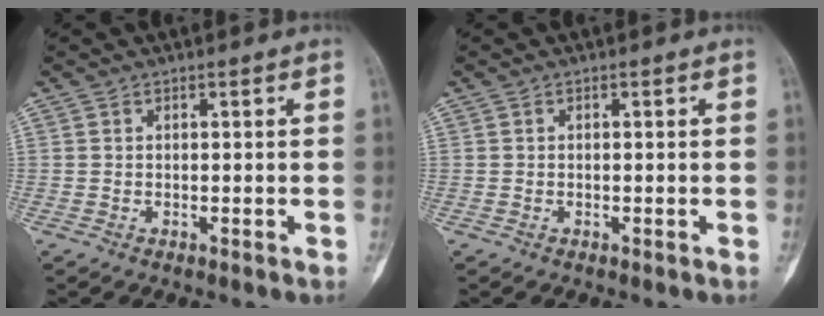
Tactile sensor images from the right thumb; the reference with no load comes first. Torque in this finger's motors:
{"motor_torque": [0.08, -0.32, -0.15, 0.00, -0.02]}